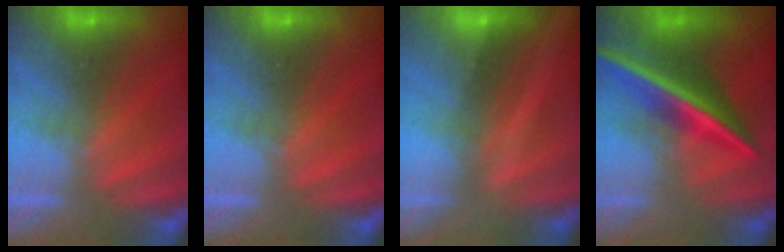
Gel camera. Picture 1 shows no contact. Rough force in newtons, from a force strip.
{"total": 0.0}
{"total": 2.1}
{"total": 2.6}